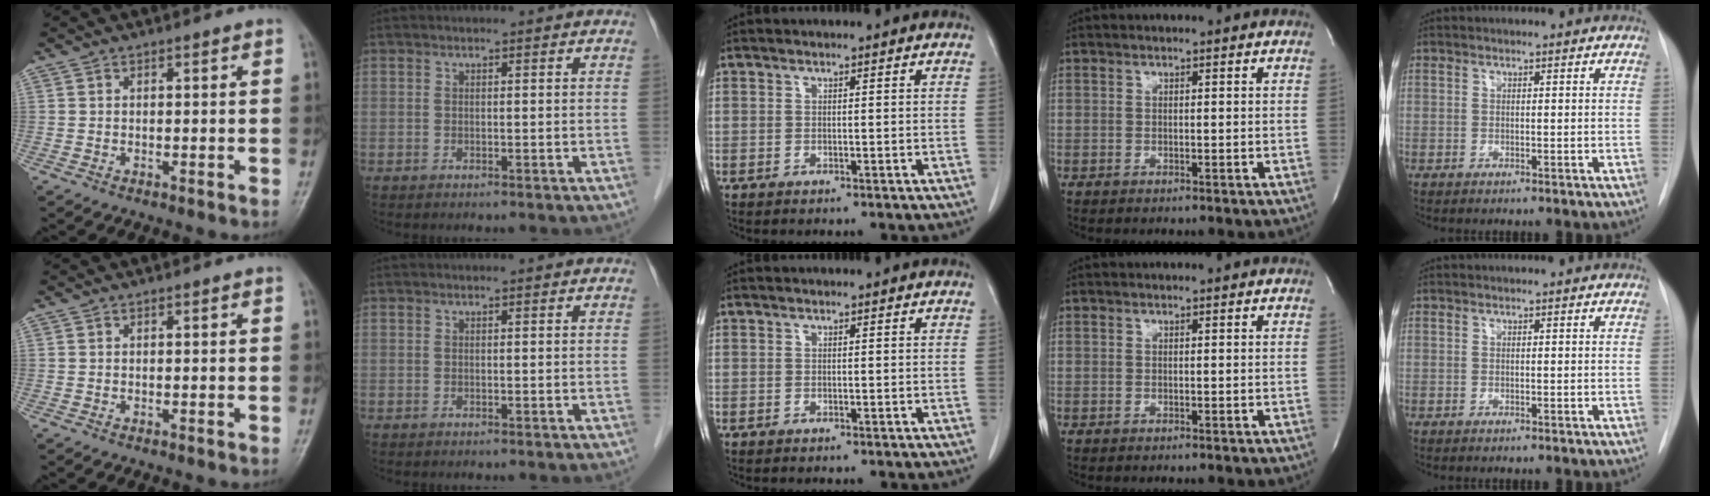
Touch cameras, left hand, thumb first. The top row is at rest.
{}